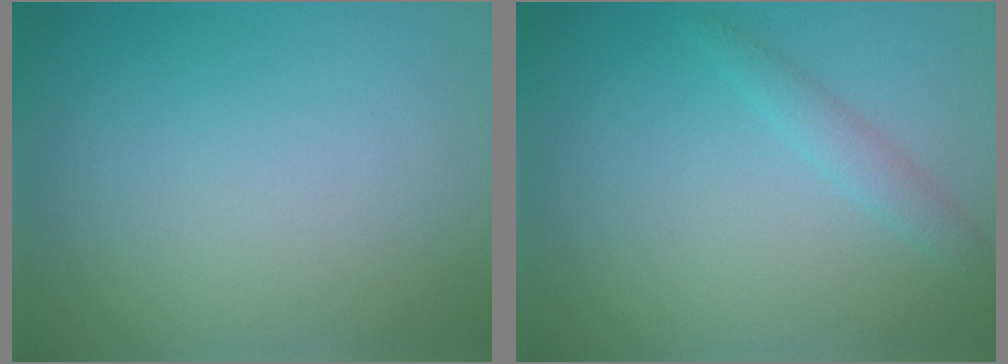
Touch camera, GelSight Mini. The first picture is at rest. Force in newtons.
{"total": 1.6, "press": 1.6, "slide": 0.0}